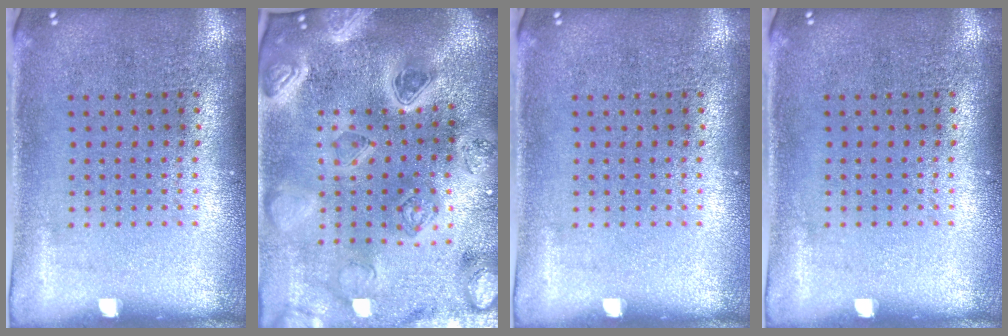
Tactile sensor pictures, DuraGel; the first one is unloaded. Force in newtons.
{"total": 5.2, "press": 4.4, "slide": 2.8}
{"total": 0.0}
{"total": 0.0}